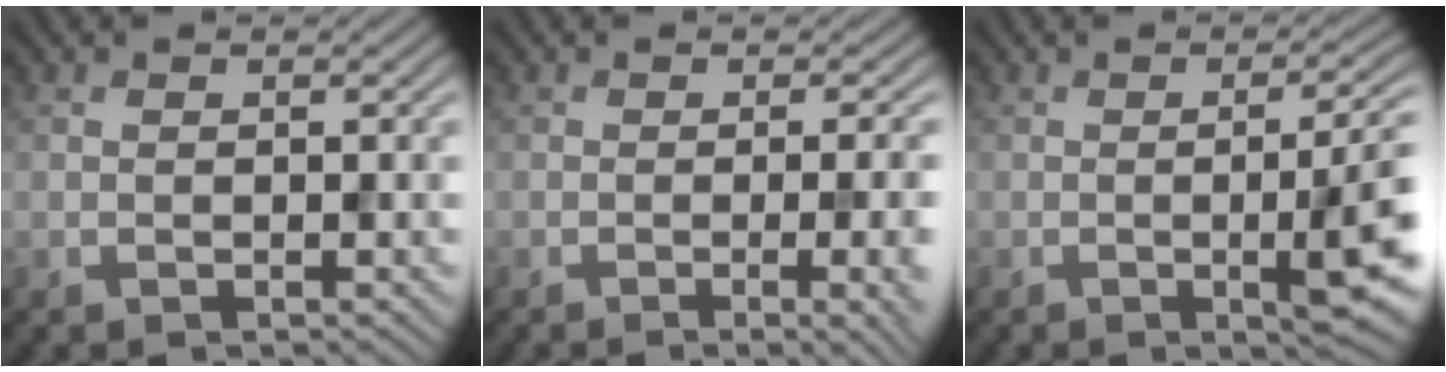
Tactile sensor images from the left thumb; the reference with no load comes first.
{"total": 7.0, "force": [-1.4, 2.5, 6.4], "torque": [-0.062, -0.001, -0.011]}
{"total": 7.2, "force": [-1.1, 1.6, 6.9], "torque": [-0.109, -0.007, -0.016]}